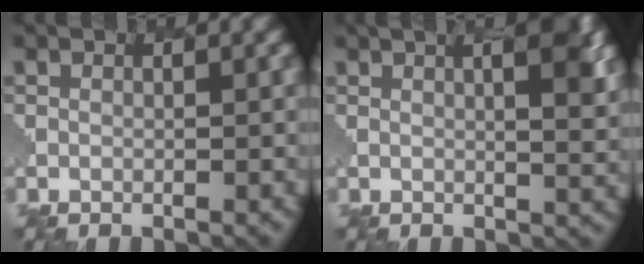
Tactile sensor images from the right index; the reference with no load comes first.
{"total": 4.9, "force": [3.8, 1.6, 2.6], "torque": [-0.003, 0.045, 0.003]}